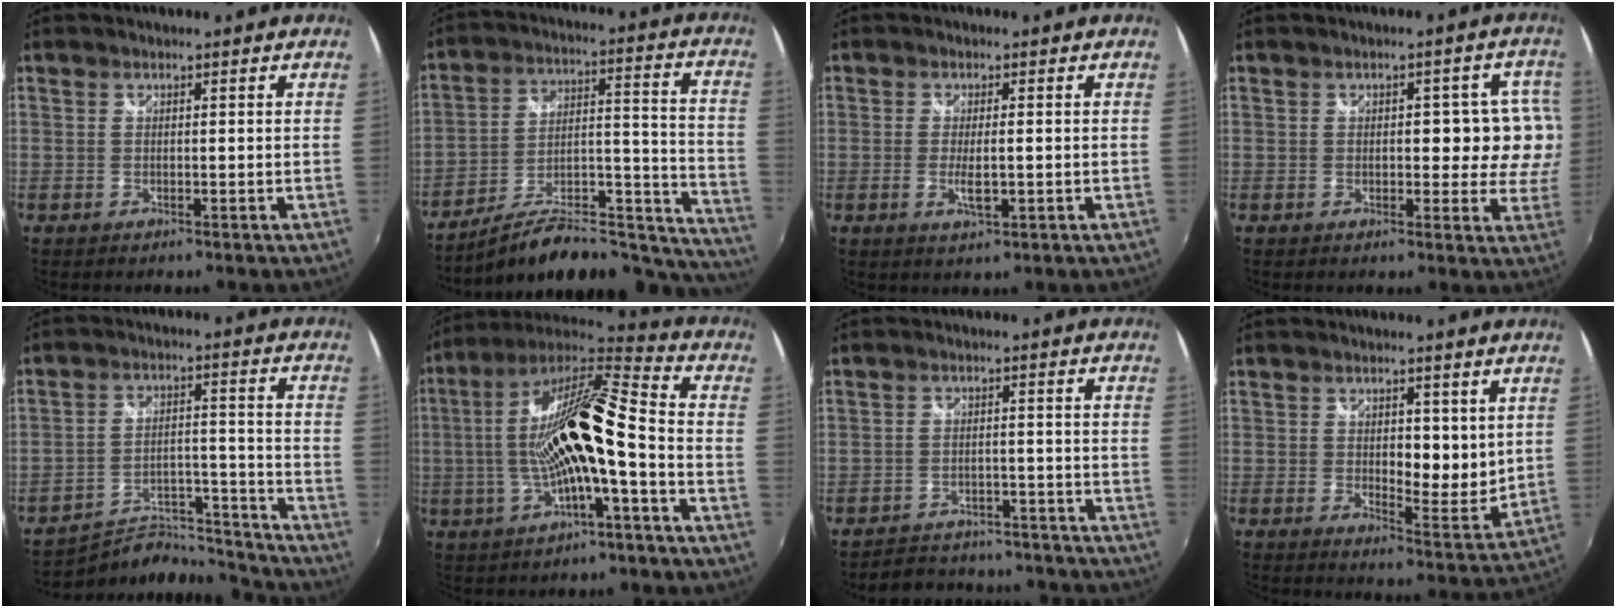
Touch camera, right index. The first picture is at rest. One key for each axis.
{"total": 24.0, "fx": -20.2, "fy": 6.9, "fz": 11.0, "tx": -0.127, "ty": 0.017, "tz": -0.281}
{"total": 3.7, "fx": -0.7, "fy": 0.9, "fz": 3.5, "tx": -0.065, "ty": -0.008, "tz": -0.011}
{"total": 7.1, "fx": 0.3, "fy": 4.8, "fz": 5.2, "tx": -0.032, "ty": 0.021, "tz": 0.010}
{"total": 15.7, "fx": -15.2, "fy": 3.6, "fz": 2.2, "tx": -0.042, "ty": 0.043, "tz": -0.213}
{"total": 16.9, "fx": -2.5, "fy": 2.5, "fz": 16.6, "tx": -0.305, "ty": 0.010, "tz": -0.046}
{"total": 16.6, "fx": -15.1, "fy": 5.5, "fz": 4.0, "tx": -0.092, "ty": 0.034, "tz": -0.180}
{"total": 6.8, "fx": 1.8, "fy": 3.6, "fz": 5.5, "tx": -0.078, "ty": -0.014, "tz": 0.033}